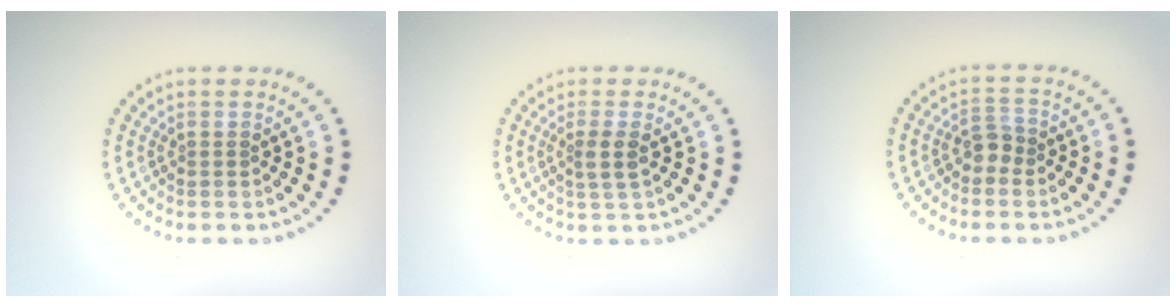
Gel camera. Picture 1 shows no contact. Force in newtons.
{"total": 1.7, "press": 1.4, "slide": 0.9}
{"total": 1.6, "press": 1.4, "slide": 0.7}